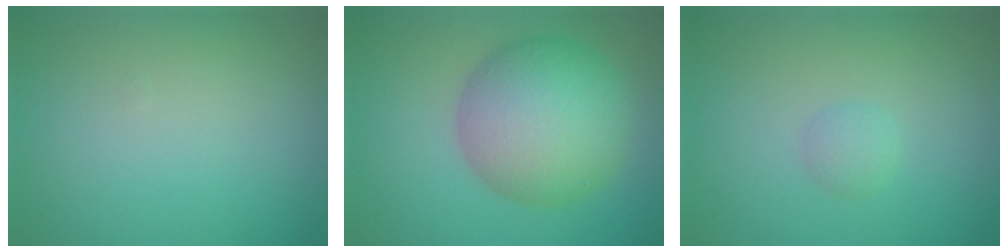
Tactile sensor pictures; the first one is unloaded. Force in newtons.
{"total": 8.9, "press": 8.9, "slide": 0.1}
{"total": 1.0, "press": 1.0, "slide": 0.1}